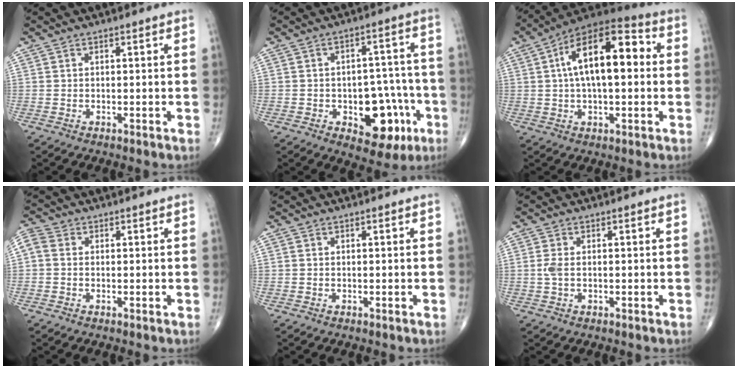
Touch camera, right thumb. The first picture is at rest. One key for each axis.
{"total": 12.7, "fx": -4.6, "fy": 7.4, "fz": 9.2, "tx": -0.075, "ty": 0.038, "tz": -0.051}
{"total": 17.5, "fx": 2.7, "fy": 8.0, "fz": 15.4, "tx": -0.236, "ty": 0.036, "tz": 0.032}
{"total": 2.7, "fx": 0.1, "fy": 2.1, "fz": 1.7, "tx": -0.040, "ty": 0.009, "tz": -0.010}
{"total": 0.0}
{"total": 1.8, "fx": -0.1, "fy": 0.8, "fz": 1.6, "tx": -0.047, "ty": -0.001, "tz": -0.003}